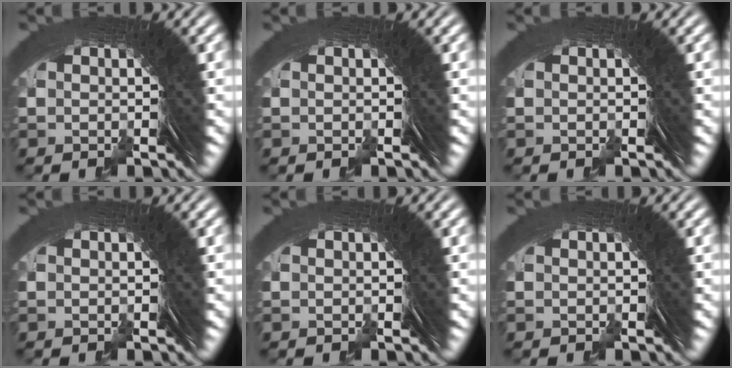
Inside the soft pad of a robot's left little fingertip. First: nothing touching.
{"total": 0.0}
{"total": 0.0}
{"total": 0.0}
{"total": 0.0}
{"total": 0.0}